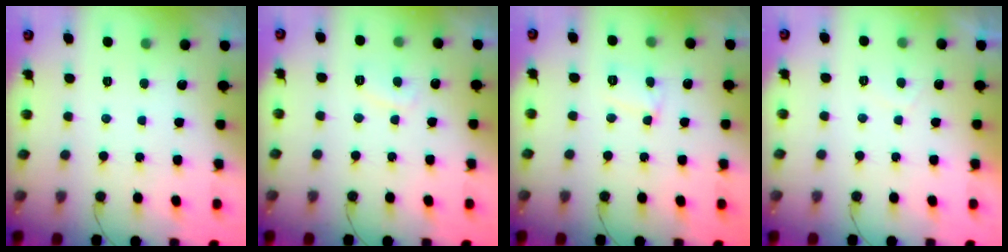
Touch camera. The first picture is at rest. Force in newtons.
{"total": 2.9, "press": 2.9, "slide": 0.1}
{"total": 6.6, "press": 6.6, "slide": 0.5}
{"total": 1.6, "press": 1.6, "slide": 0.5}